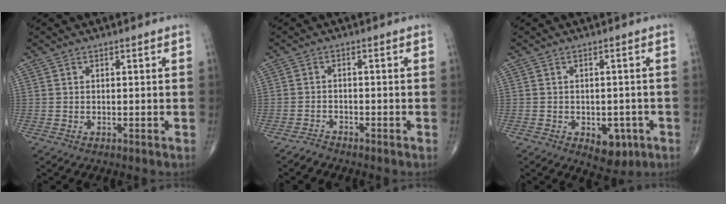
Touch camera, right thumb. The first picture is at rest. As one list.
[{"total": 1.7, "force": [-1.7, 0.3, 0.0], "torque": [-0.003, 0.002, -0.034]}, {"total": 5.9, "force": [-2.3, 3.7, 4.0], "torque": [-0.027, 0.008, -0.021]}]